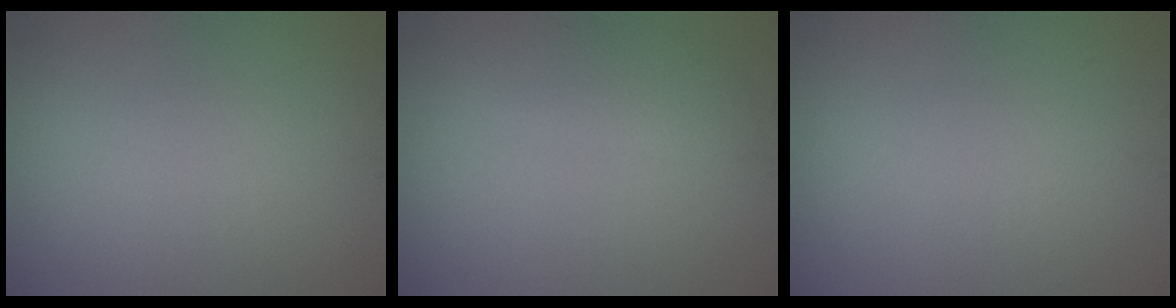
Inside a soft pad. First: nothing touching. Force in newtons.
{"total": 2.3, "press": 2.3, "slide": 0.0}
{"total": 0.0}